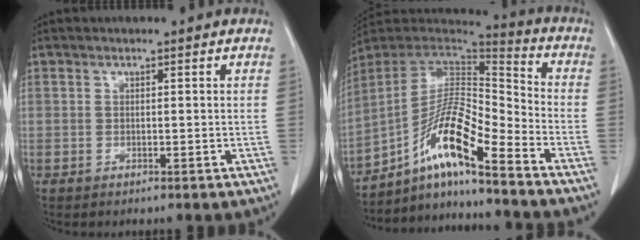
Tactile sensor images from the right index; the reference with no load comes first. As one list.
[{"total": 13.6, "force": [-9.0, 0.8, 10.1], "torque": [-0.182, 0.016, -0.162]}]